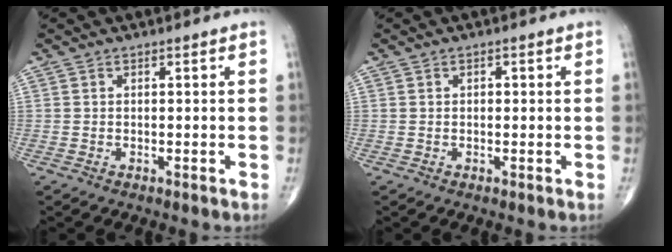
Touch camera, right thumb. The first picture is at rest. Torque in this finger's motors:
{"motor_torque": [-0.05, -0.17, 0.00, -0.10, 0.05]}